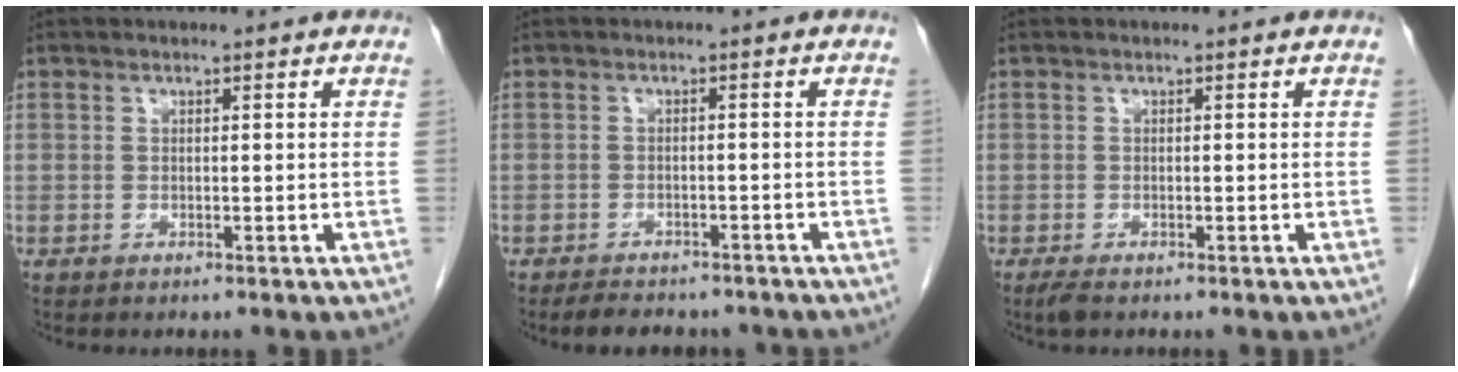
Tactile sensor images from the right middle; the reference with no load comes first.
{"total": 7.7, "force": [-6.7, 2.8, 2.7], "torque": [-0.040, 0.003, -0.083]}
{"total": 1.6, "force": [-1.1, 0.4, 1.0], "torque": [-0.027, -0.006, -0.020]}